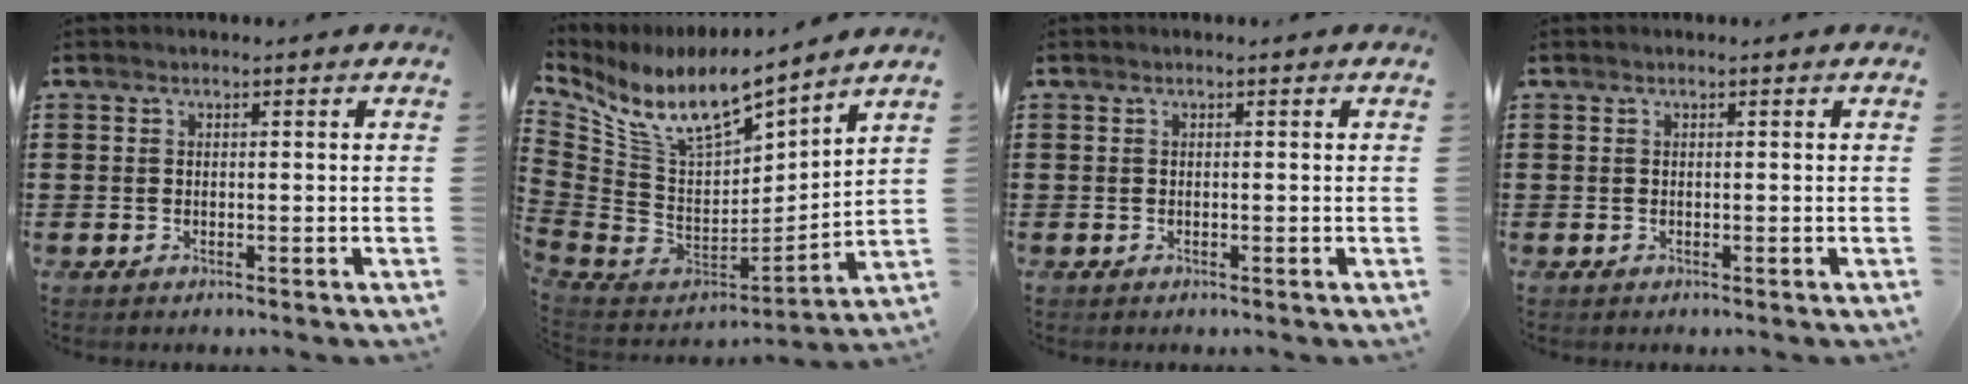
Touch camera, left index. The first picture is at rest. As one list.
[{"total": 10.8, "force": [8.0, 3.3, 6.5], "torque": [-0.150, -0.063, 0.142]}, {"total": 0.0}, {"total": 0.0}]